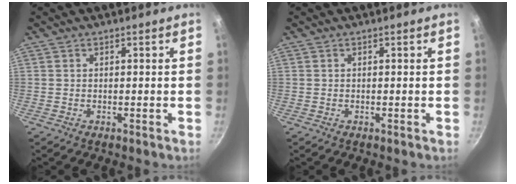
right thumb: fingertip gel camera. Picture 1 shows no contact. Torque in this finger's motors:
{"motor_torque": [-0.52, 0.13, 0.05, -0.41, 0.04]}